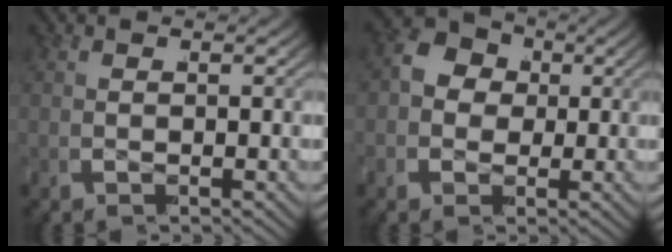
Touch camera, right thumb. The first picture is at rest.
{"total": 10.0, "force": [1.7, 8.4, 5.1], "torque": [-0.098, 0.002, 0.011]}